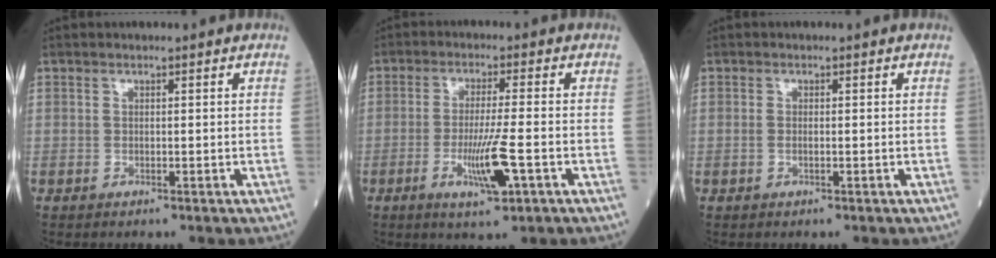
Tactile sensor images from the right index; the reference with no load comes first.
{"total": 7.3, "force": [-2.5, 0.1, 6.9], "torque": [-0.128, -0.015, -0.044]}
{"total": 1.2, "force": [-0.1, 0.5, 1.0], "torque": [-0.026, 0.000, -0.003]}